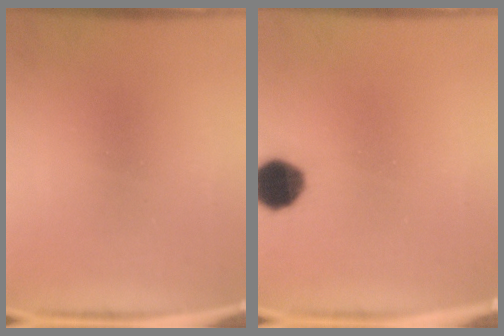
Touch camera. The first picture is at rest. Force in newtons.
{"total": 8.6}